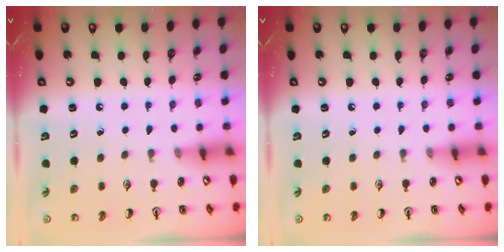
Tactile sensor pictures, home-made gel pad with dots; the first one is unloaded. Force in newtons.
{"total": 0.0}